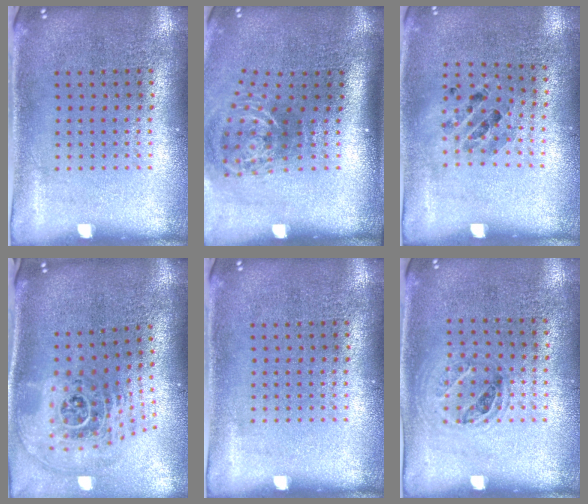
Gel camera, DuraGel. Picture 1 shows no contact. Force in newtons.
{"total": 2.2, "press": 1.3, "slide": 1.7}
{"total": 0.8, "press": 0.8, "slide": 0.2}
{"total": 2.8, "press": 1.8, "slide": 2.1}
{"total": 0.0}
{"total": 1.1, "press": 0.9, "slide": 0.6}